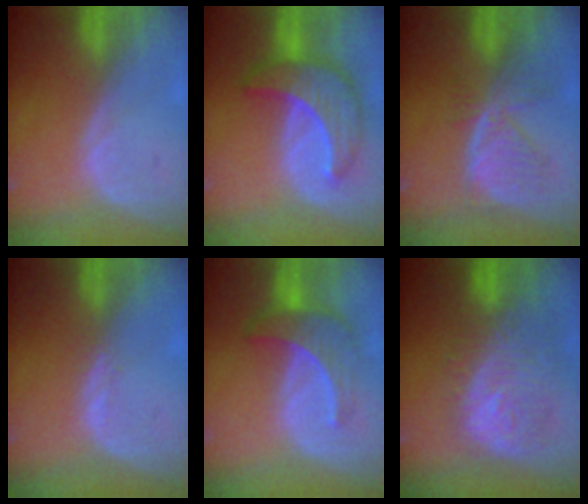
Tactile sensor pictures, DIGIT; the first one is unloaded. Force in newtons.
{"total": 9.4, "press": 9.3, "slide": 0.9}
{"total": 7.2, "press": 6.5, "slide": 3.1}
{"total": 0.9, "press": 0.8, "slide": 0.4}
{"total": 7.2, "press": 6.7, "slide": 2.8}
{"total": 11.8, "press": 10.6, "slide": 5.1}